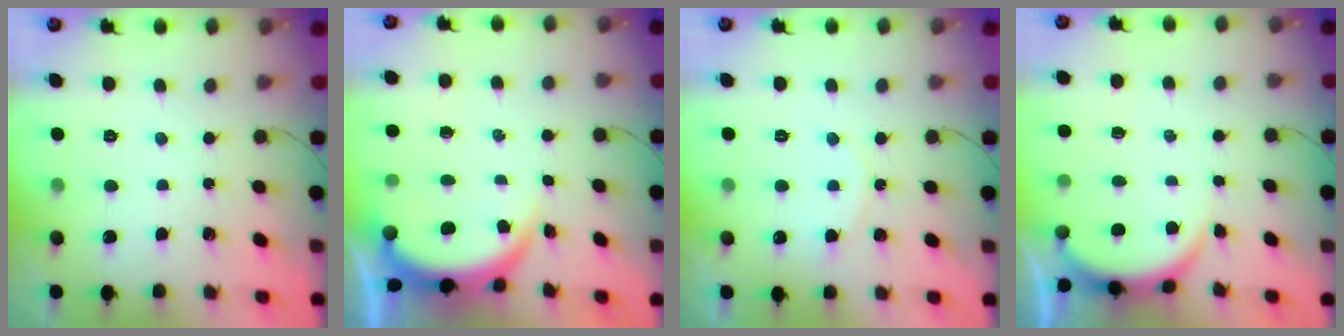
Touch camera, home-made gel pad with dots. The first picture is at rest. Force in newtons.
{"total": 3.8, "press": 3.8, "slide": 0.1}
{"total": 4.6, "press": 4.6, "slide": 0.5}
{"total": 3.4, "press": 3.3, "slide": 0.6}